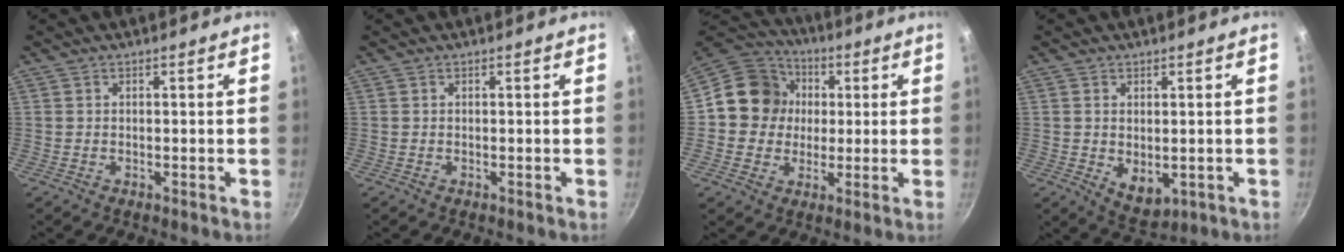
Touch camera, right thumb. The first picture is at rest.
{"total": 0.0}
{"total": 13.1, "force": [1.3, 12.1, 4.9], "torque": [-0.052, 0.023, 0.003]}
{"total": 5.8, "force": [-0.4, 3.7, 4.4], "torque": [-0.064, -0.016, 0.006]}